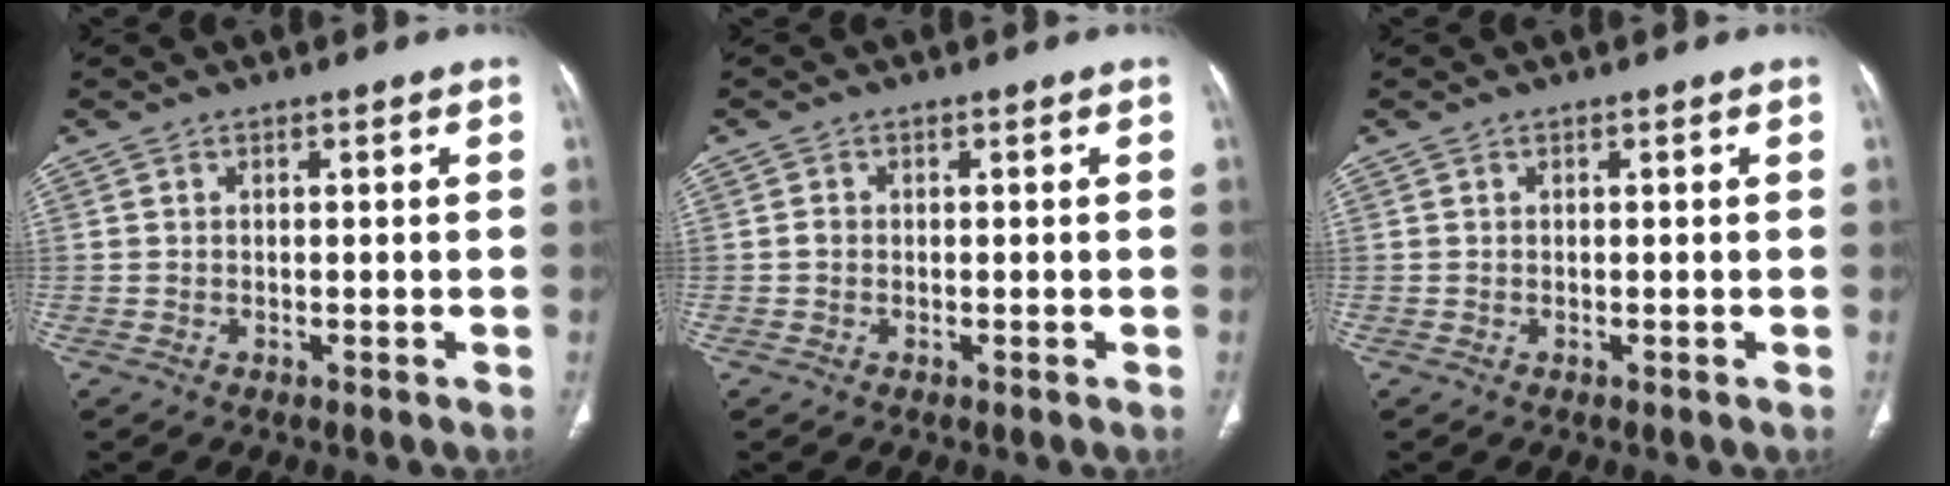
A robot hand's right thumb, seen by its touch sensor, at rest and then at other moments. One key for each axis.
{"total": 0.9, "fx": -0.1, "fy": 0.8, "fz": 0.4, "tx": -0.006, "ty": 0.002, "tz": -0.002}
{"total": 0.0}